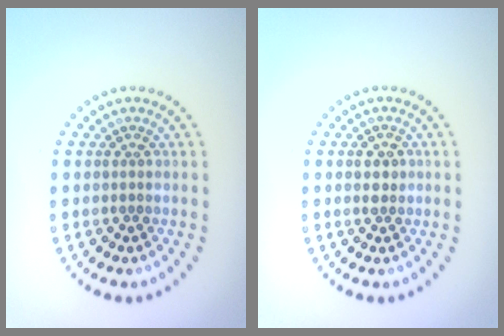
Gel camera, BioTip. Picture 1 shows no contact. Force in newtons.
{"total": 1.3, "press": 1.3, "slide": 0.2}